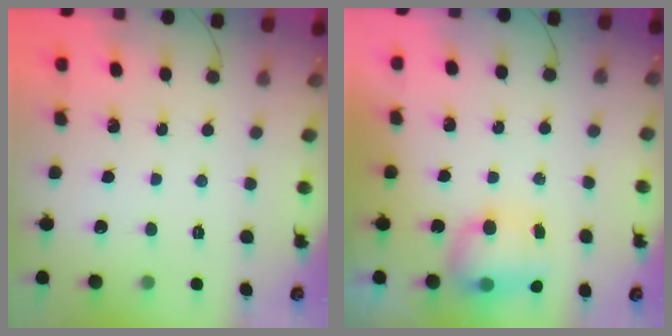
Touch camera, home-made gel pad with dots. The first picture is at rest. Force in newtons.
{"total": 7.6, "press": 7.5, "slide": 0.9}